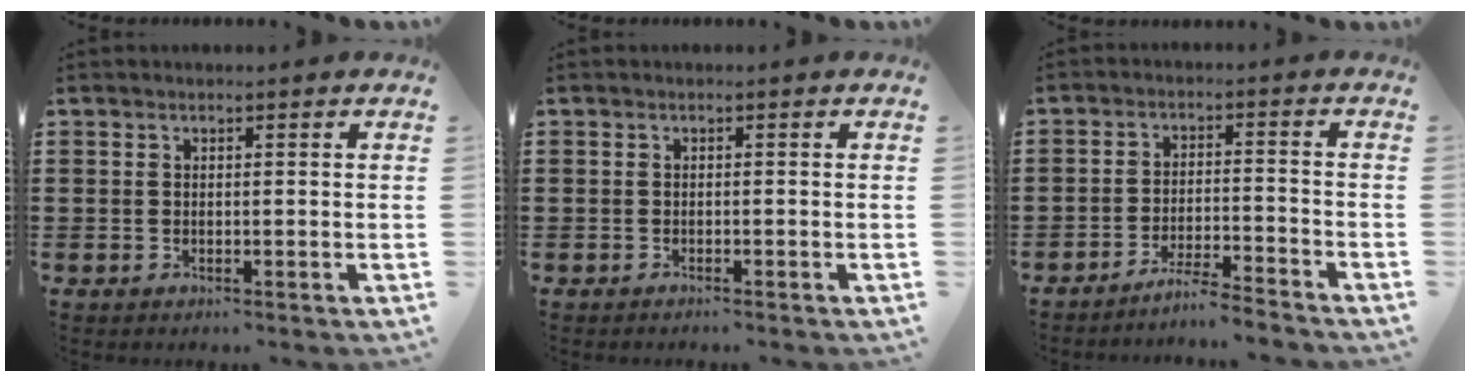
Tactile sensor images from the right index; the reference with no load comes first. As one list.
[{"total": 0.5, "force": [-0.5, 0.0, 0.1], "torque": [-0.005, -0.002, -0.010]}, {"total": 4.6, "force": [-4.3, -0.4, 1.4], "torque": [-0.032, -0.007, -0.087]}]